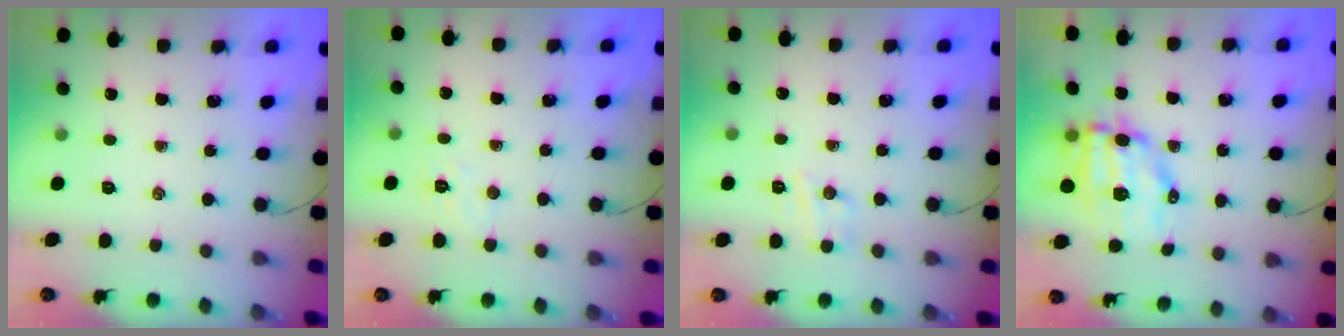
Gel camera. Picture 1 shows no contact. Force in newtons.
{"total": 4.1, "press": 4.0, "slide": 0.9}
{"total": 4.8, "press": 4.7, "slide": 0.9}
{"total": 9.5, "press": 9.2, "slide": 2.2}